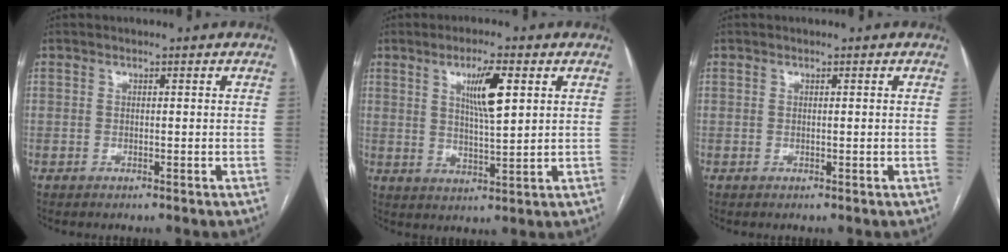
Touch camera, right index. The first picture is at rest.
{"total": 6.9, "force": [2.7, 0.8, 6.3], "torque": [-0.113, -0.002, 0.049]}
{"total": 0.0}